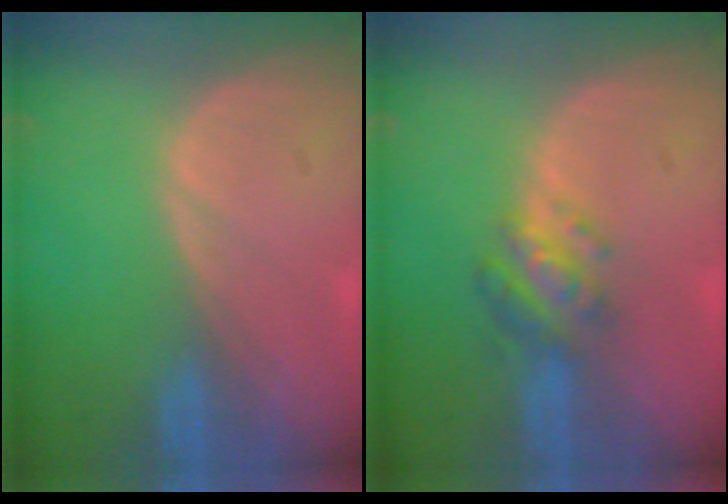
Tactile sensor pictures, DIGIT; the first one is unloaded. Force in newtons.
{"total": 4.7, "press": 4.7, "slide": 0.4}